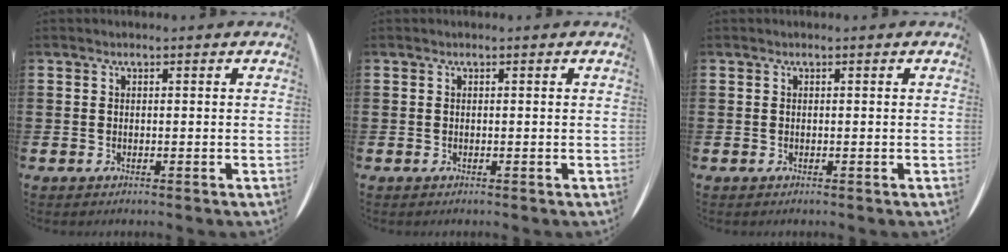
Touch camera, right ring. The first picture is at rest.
{"total": 0.0}
{"total": 0.0}